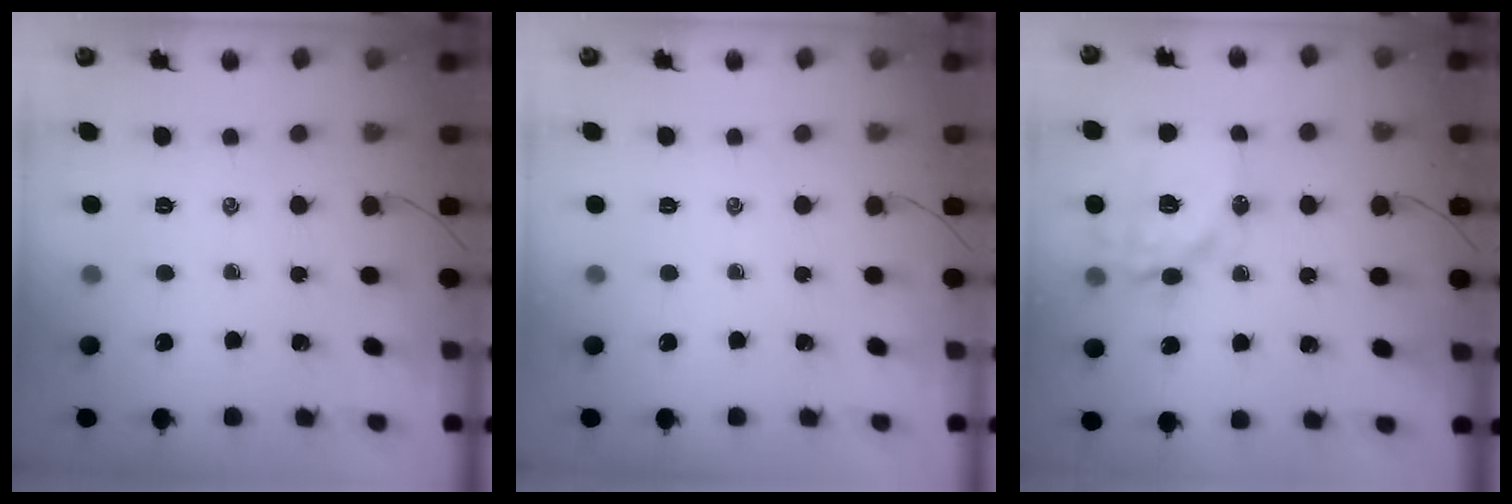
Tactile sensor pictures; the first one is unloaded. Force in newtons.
{"total": 0.0}
{"total": 16.1, "press": 15.9, "slide": 2.8}